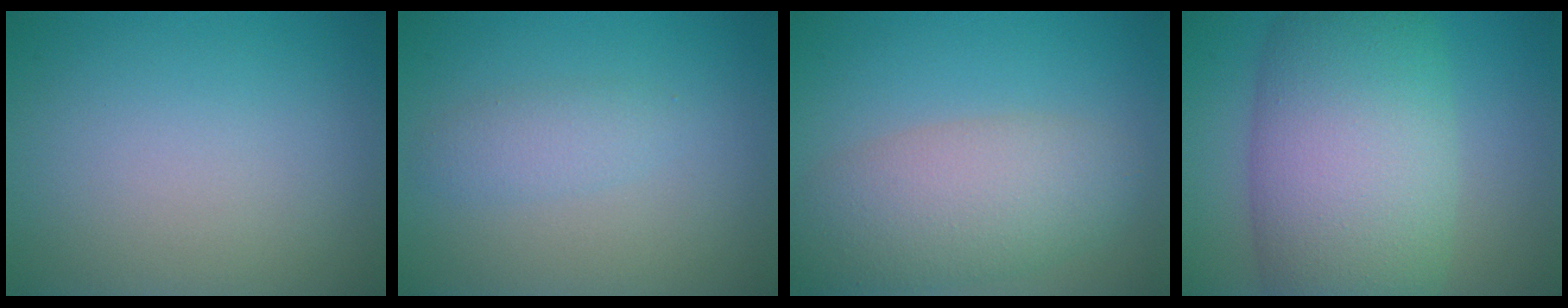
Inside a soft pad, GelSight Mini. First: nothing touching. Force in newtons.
{"total": 1.7, "press": 1.7, "slide": 0.0}
{"total": 5.9, "press": 5.9, "slide": 0.4}
{"total": 12.0, "press": 12.0, "slide": 0.6}